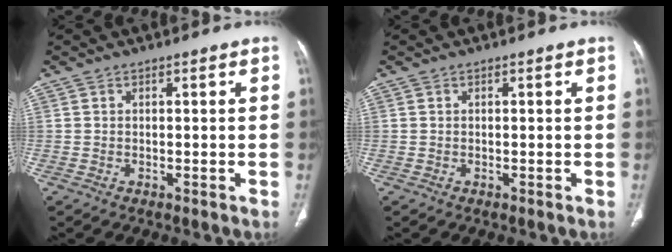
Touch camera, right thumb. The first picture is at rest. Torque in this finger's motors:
{"motor_torque": [0.09, -0.03, 0.19, 0.06, 0.07]}